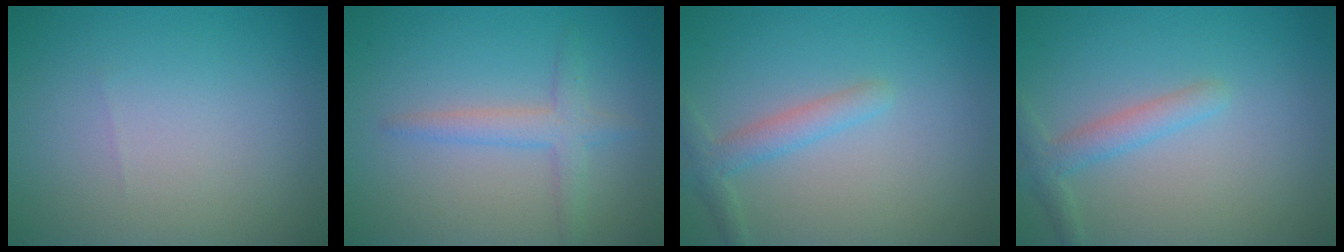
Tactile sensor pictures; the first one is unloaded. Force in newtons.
{"total": 2.4, "press": 2.4, "slide": 0.1}
{"total": 2.2, "press": 2.2, "slide": 0.1}
{"total": 2.2, "press": 2.2, "slide": 0.1}